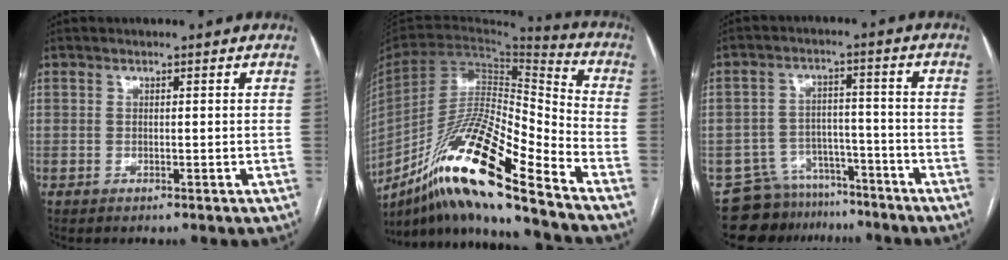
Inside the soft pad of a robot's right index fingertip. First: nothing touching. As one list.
[{"total": 21.9, "force": [-14.8, 1.4, 16.1], "torque": [-0.310, -0.025, -0.274]}, {"total": 9.3, "force": [-7.9, 4.9, 0.1], "torque": [0.006, 0.037, -0.124]}]